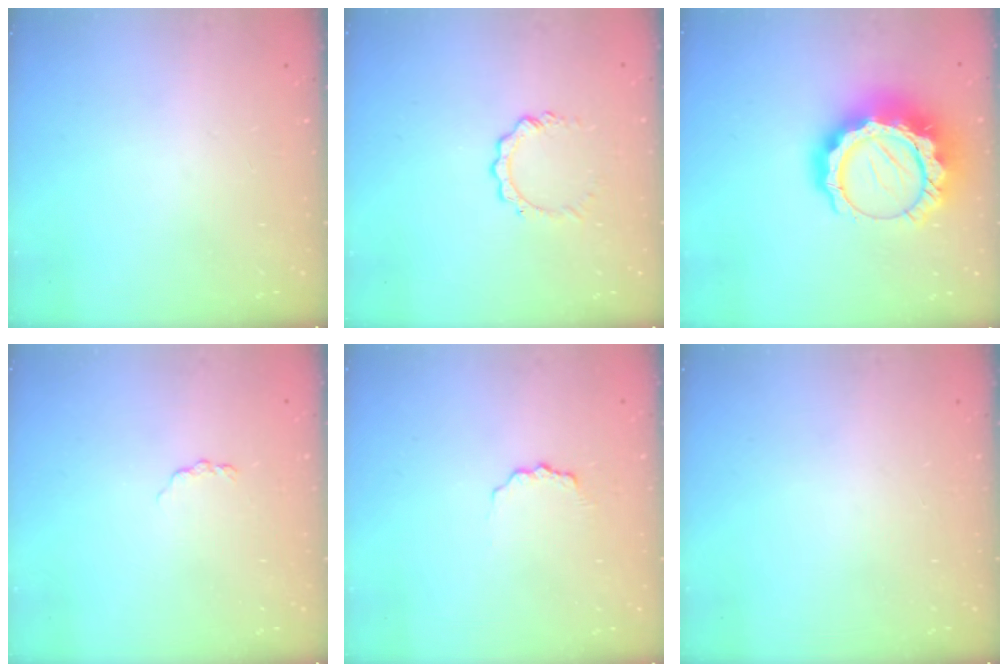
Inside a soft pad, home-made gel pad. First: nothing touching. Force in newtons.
{"total": 3.9, "press": 3.9, "slide": 0.4}
{"total": 19.2, "press": 19.1, "slide": 2.1}
{"total": 2.9, "press": 2.8, "slide": 0.4}
{"total": 3.0, "press": 3.0, "slide": 0.3}
{"total": 0.0}